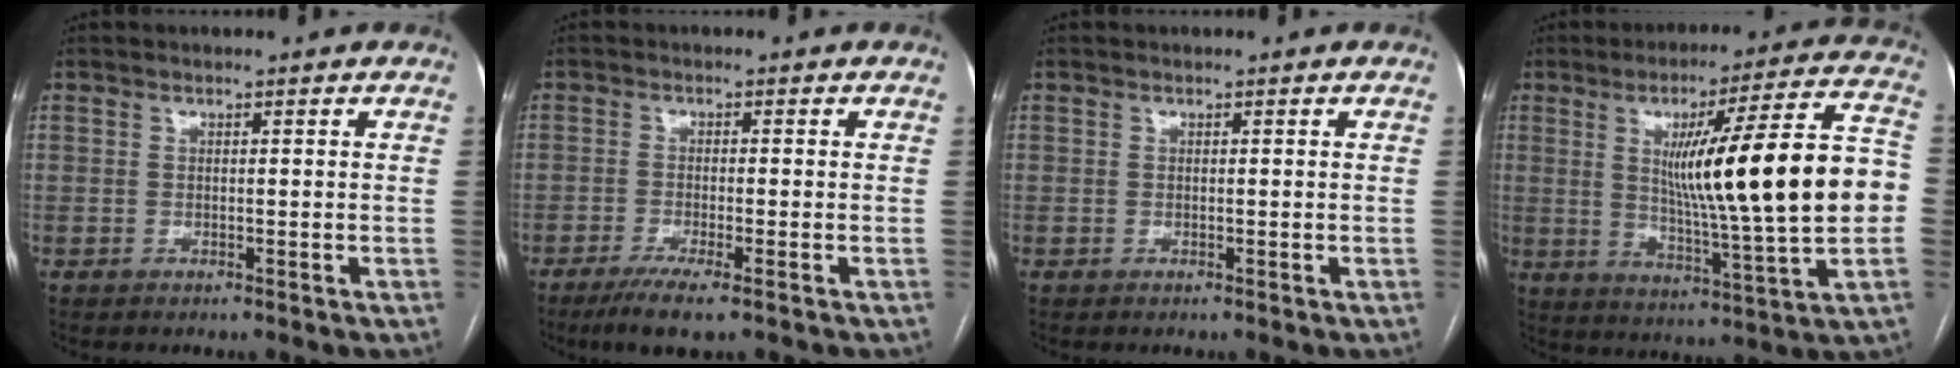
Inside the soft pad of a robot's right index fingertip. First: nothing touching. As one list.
[{"total": 5.9, "force": [-3.8, 0.3, 4.5], "torque": [-0.077, -0.016, -0.064]}, {"total": 0.0}, {"total": 22.3, "force": [1.3, 0.5, 22.3], "torque": [-0.323, 0.011, 0.015]}]